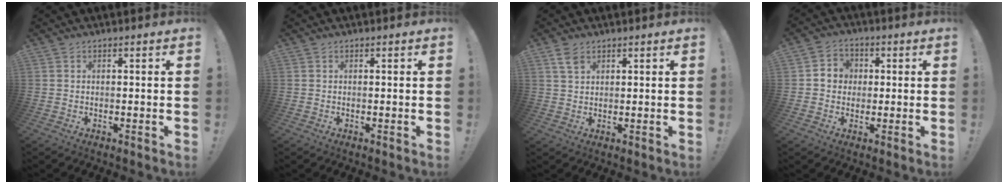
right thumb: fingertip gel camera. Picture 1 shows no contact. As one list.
[{"total": 0.0}, {"total": 4.0, "force": [2.4, 2.1, 2.4], "torque": [-0.033, -0.009, 0.045]}, {"total": 6.0, "force": [0.3, 5.6, 2.1], "torque": [-0.041, 0.011, 0.010]}]